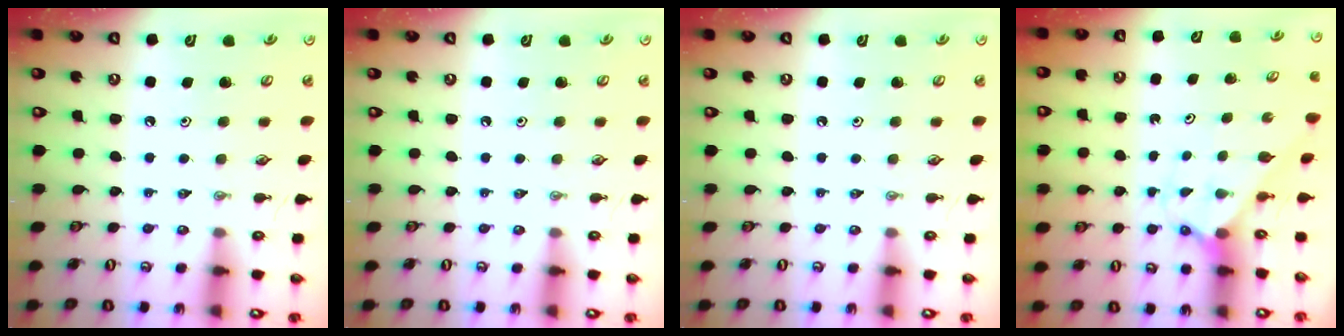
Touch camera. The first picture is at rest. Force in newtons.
{"total": 0.0}
{"total": 0.0}
{"total": 2.2, "press": 2.2, "slide": 0.2}